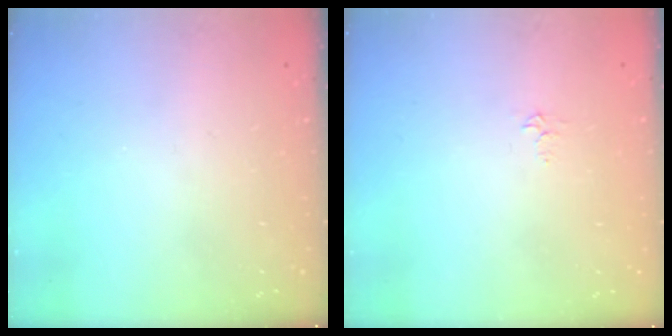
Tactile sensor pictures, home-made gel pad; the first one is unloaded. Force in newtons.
{"total": 3.3, "press": 3.2, "slide": 0.4}